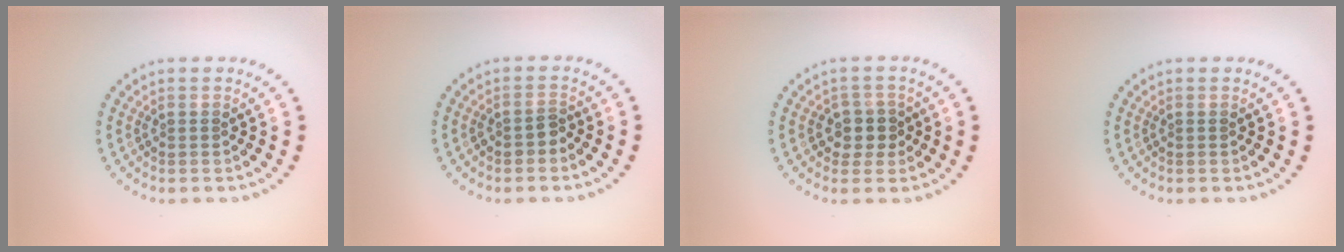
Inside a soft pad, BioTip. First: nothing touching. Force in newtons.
{"total": 1.1, "press": 1.0, "slide": 0.4}
{"total": 2.4, "press": 2.1, "slide": 1.1}
{"total": 0.0}